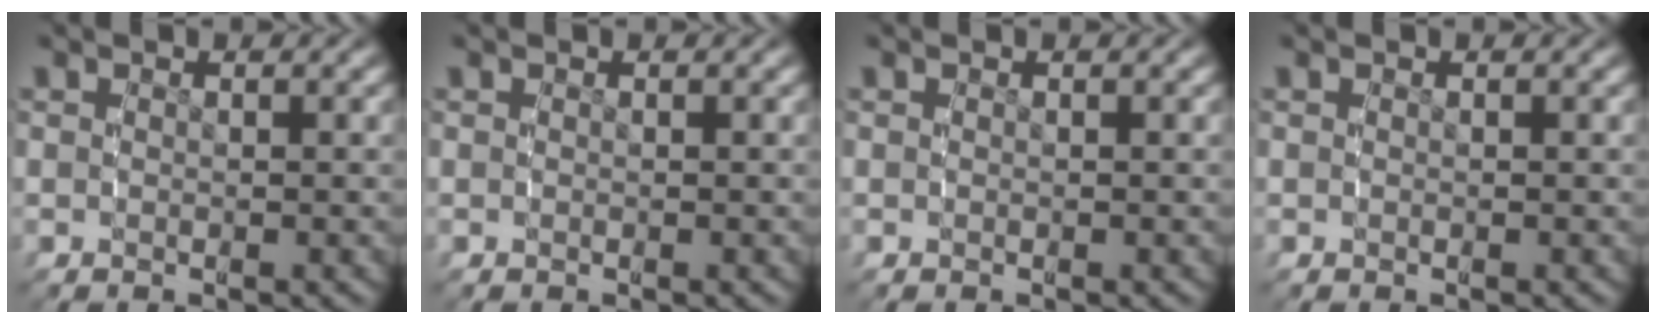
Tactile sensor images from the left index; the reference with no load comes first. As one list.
[{"total": 0.0}, {"total": 0.0}, {"total": 0.0}]